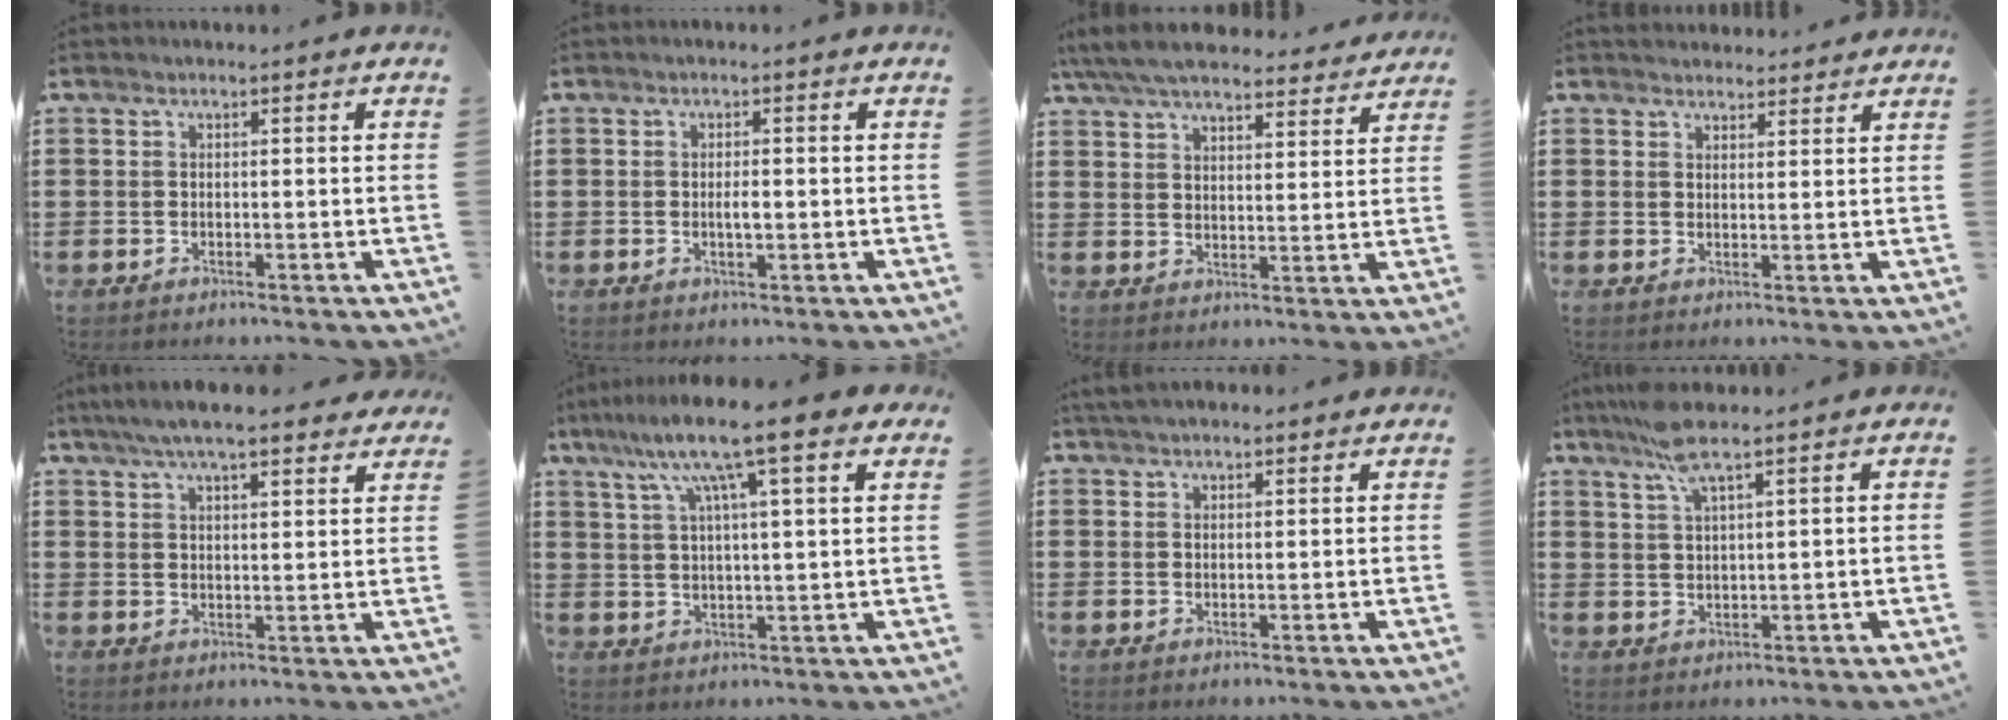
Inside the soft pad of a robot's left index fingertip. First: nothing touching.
{"total": 1.9, "force": [-0.2, 0.6, 1.8], "torque": [-0.035, 0.000, -0.004]}
{"total": 7.2, "force": [6.6, 1.2, 2.6], "torque": [-0.075, -0.026, 0.120]}
{"total": 2.5, "force": [2.4, 0.7, -0.3], "torque": [0.000, -0.001, 0.047]}
{"total": 6.2, "force": [5.4, 0.7, 2.9], "torque": [-0.071, -0.011, 0.098]}
{"total": 10.9, "force": [7.0, 1.2, 8.2], "torque": [-0.171, -0.012, 0.115]}
{"total": 2.6, "force": [2.4, 0.5, 0.7], "torque": [-0.019, 0.003, 0.047]}
{"total": 6.3, "force": [4.7, 0.7, 4.2], "torque": [-0.095, -0.003, 0.084]}